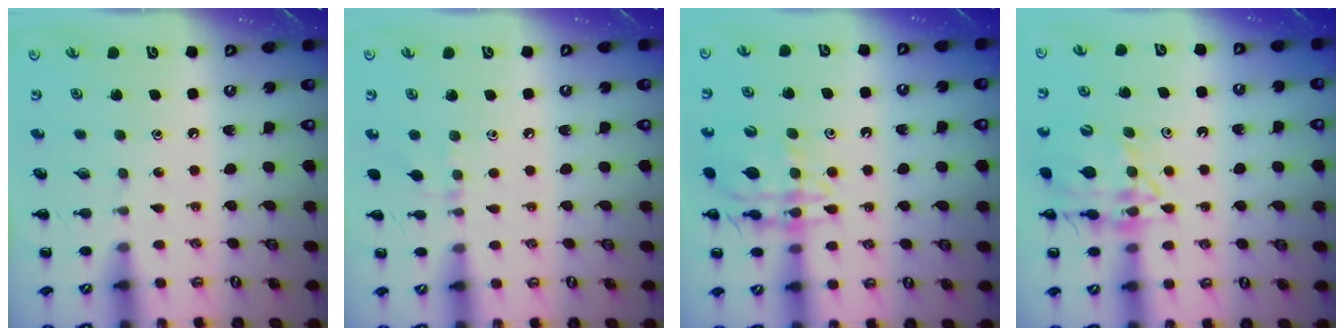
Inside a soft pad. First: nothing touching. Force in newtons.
{"total": 6.5, "press": 6.2, "slide": 1.8}
{"total": 14.4, "press": 14.3, "slide": 1.9}
{"total": 15.4, "press": 15.2, "slide": 2.1}